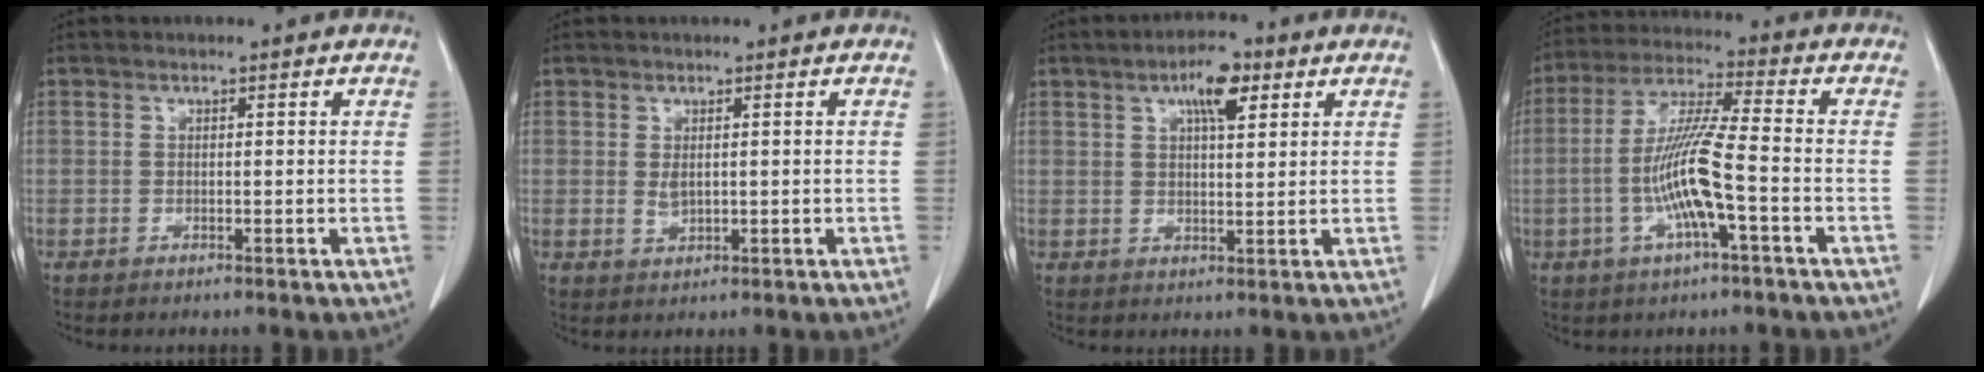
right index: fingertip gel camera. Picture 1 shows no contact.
{"total": 2.0, "force": [0.2, 1.1, 1.7], "torque": [-0.034, -0.001, 0.010]}
{"total": 6.5, "force": [3.2, 2.2, 5.2], "torque": [-0.091, 0.007, 0.052]}
{"total": 11.4, "force": [-2.8, 0.7, 11.0], "torque": [-0.220, 0.002, -0.056]}